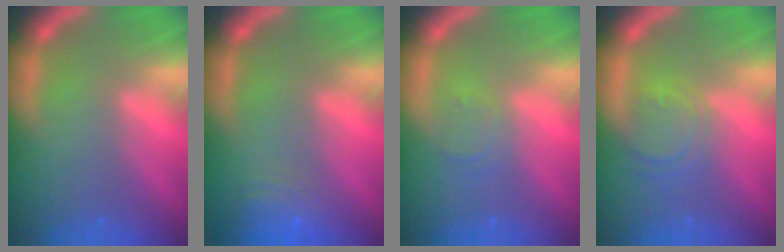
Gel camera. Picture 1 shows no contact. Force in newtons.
{"total": 4.5}
{"total": 1.9}
{"total": 4.0}